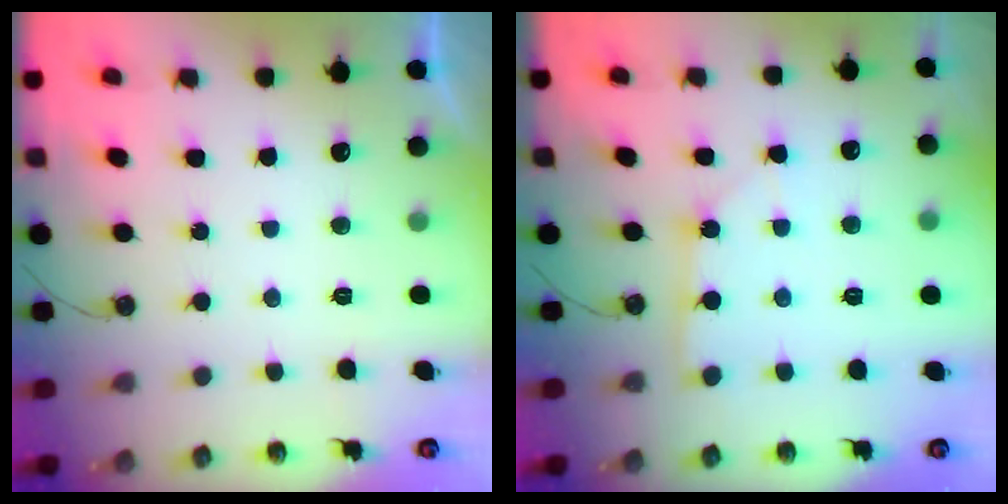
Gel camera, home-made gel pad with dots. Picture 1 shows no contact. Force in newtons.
{"total": 2.5, "press": 2.5, "slide": 0.2}